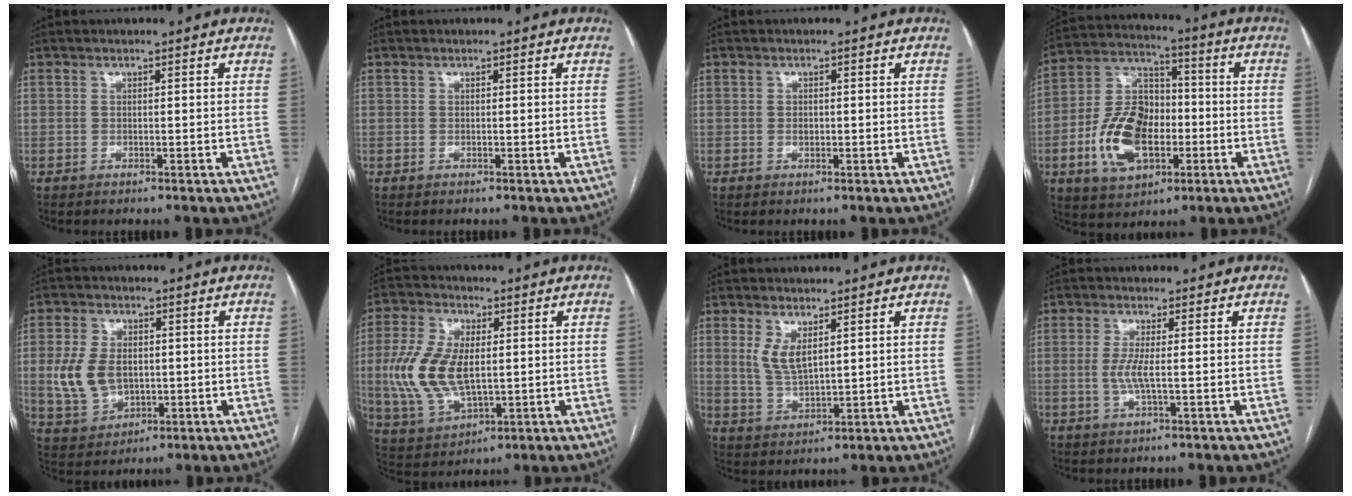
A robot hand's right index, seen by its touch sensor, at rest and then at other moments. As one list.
[{"total": 0.0}, {"total": 0.9, "force": [-0.1, 0.6, 0.7], "torque": [-0.011, 0.001, -0.001]}, {"total": 15.0, "force": [-4.0, 9.0, 11.3], "torque": [-0.242, 0.018, -0.065]}, {"total": 8.9, "force": [-0.1, 6.3, 6.3], "torque": [-0.140, 0.012, 0.012]}, {"total": 12.9, "force": [0.3, 6.4, 11.2], "torque": [-0.254, 0.004, 0.015]}, {"total": 4.7, "force": [2.0, 1.8, 3.9], "torque": [-0.083, -0.007, 0.050]}, {"total": 3.2, "force": [-0.2, 0.2, 3.2], "torque": [-0.074, -0.004, -0.005]}]